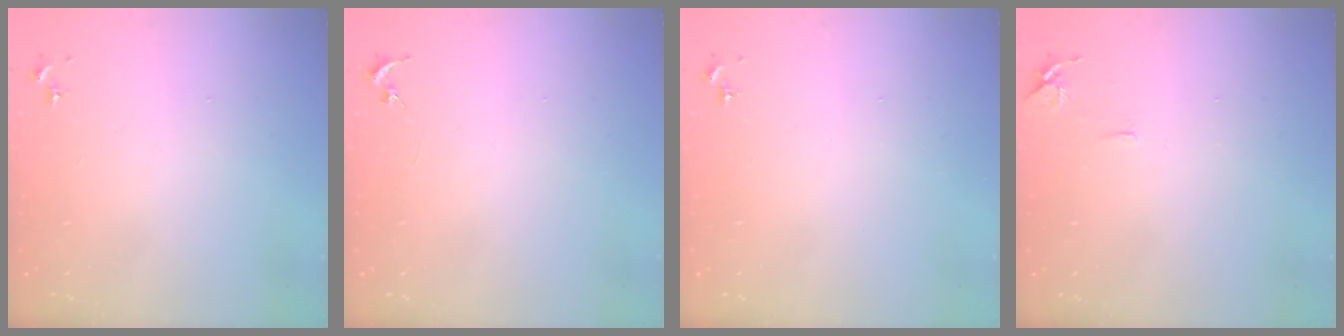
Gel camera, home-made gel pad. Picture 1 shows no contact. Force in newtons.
{"total": 0.0}
{"total": 0.0}
{"total": 6.5, "press": 6.4, "slide": 0.7}